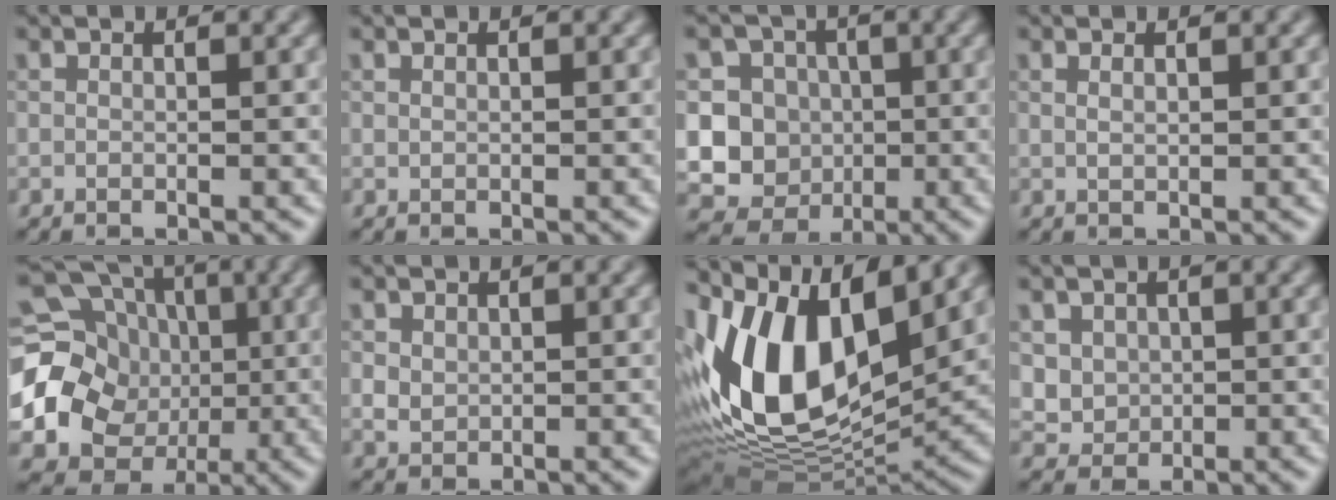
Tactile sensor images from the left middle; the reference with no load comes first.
{"total": 0.0}
{"total": 10.8, "force": [-0.4, 10.4, 3.0], "torque": [-0.062, 0.021, -0.024]}
{"total": 0.9, "force": [0.6, 0.2, 0.6], "torque": [-0.012, -0.001, 0.010]}
{"total": 21.3, "force": [-0.3, 19.4, 8.7], "torque": [-0.183, 0.005, -0.042]}
{"total": 1.3, "force": [0.5, 1.1, 0.6], "torque": [-0.012, -0.001, 0.012]}
{"total": 14.1, "force": [3.9, 7.3, 11.4], "torque": [-0.224, 0.003, 0.070]}
{"total": 3.0, "force": [1.1, 2.6, 1.1], "torque": [-0.033, -0.006, 0.038]}